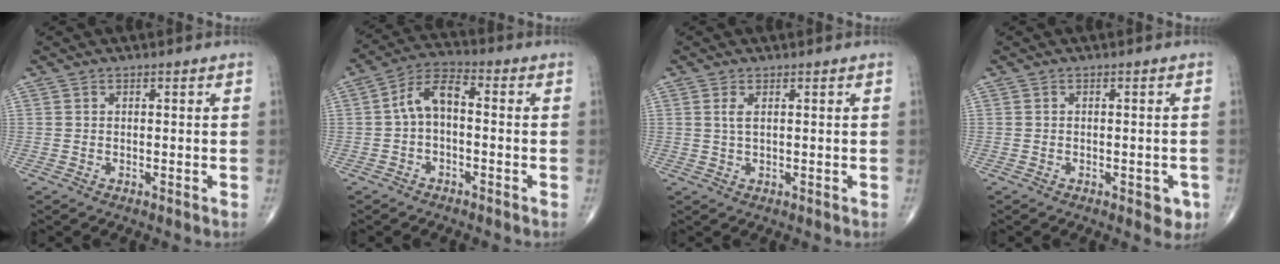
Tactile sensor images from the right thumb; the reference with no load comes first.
{"total": 6.8, "force": [-0.4, 3.7, 5.7], "torque": [-0.101, 0.031, -0.021]}
{"total": 1.8, "force": [0.6, 0.6, 1.6], "torque": [-0.040, 0.001, 0.016]}
{"total": 3.0, "force": [-1.3, 1.5, 2.3], "torque": [-0.013, 0.003, -0.013]}